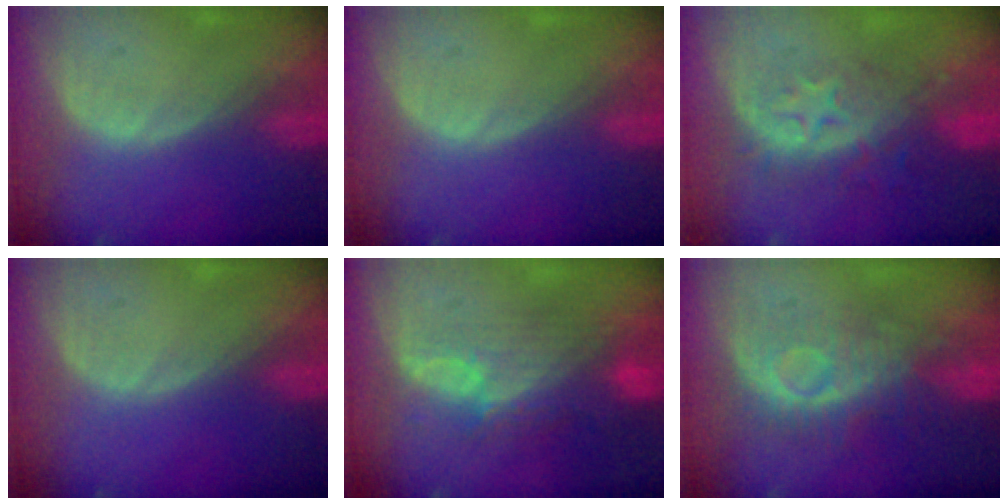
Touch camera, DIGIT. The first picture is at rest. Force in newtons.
{"total": 0.0}
{"total": 8.2, "press": 7.7, "slide": 2.8}
{"total": 0.0}
{"total": 9.7, "press": 8.2, "slide": 5.2}
{"total": 8.7, "press": 8.5, "slide": 2.0}